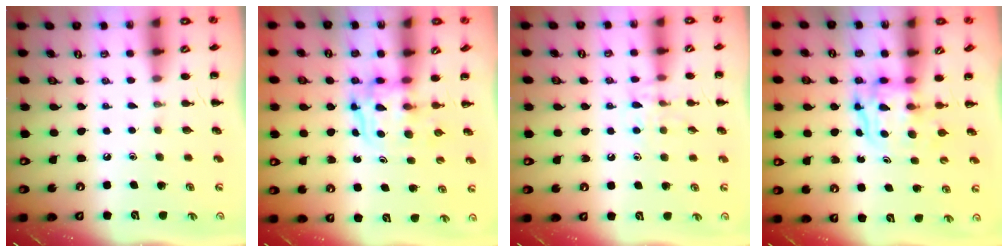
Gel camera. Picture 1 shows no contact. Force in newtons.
{"total": 3.4, "press": 3.4, "slide": 0.2}
{"total": 8.9, "press": 8.7, "slide": 1.5}
{"total": 3.6, "press": 3.6, "slide": 0.4}